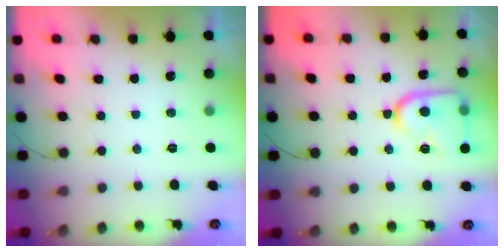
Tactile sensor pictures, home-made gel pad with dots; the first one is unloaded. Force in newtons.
{"total": 15.2, "press": 15.1, "slide": 1.3}